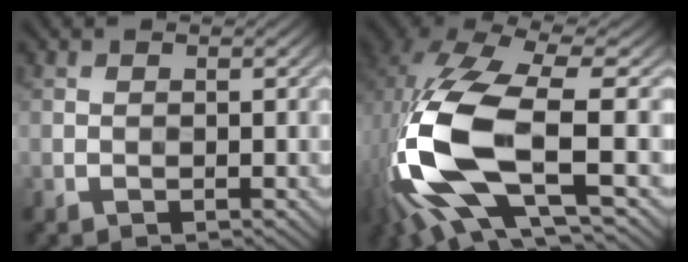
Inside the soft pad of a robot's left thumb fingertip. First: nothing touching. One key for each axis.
{"total": 17.2, "fx": -3.3, "fy": 7.9, "fz": 14.9, "tx": -0.363, "ty": -0.019, "tz": -0.055}